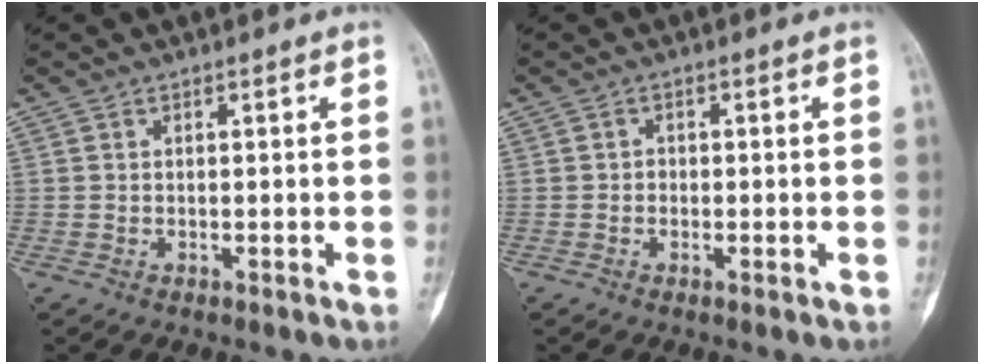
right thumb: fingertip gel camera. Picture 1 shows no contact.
{"total": 1.1, "force": [-0.3, 0.8, 0.6], "torque": [-0.001, 0.003, -0.007]}